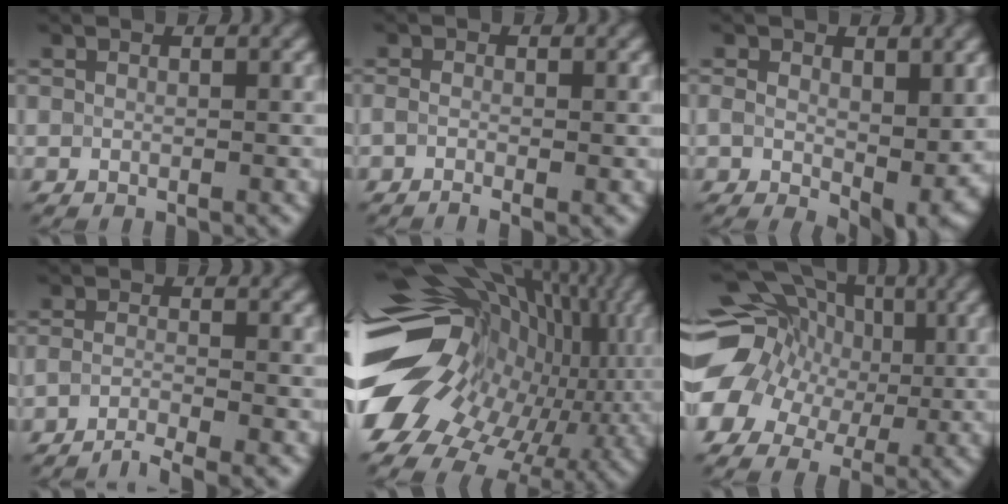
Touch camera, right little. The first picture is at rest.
{"total": 1.8, "force": [-1.3, 0.3, 1.2], "torque": [-0.013, -0.007, -0.020]}
{"total": 6.8, "force": [-0.4, 3.9, 5.5], "torque": [-0.101, -0.021, 0.011]}
{"total": 3.3, "force": [-3.1, 0.2, 1.2], "torque": [-0.012, 0.001, -0.060]}
{"total": 17.5, "force": [0.1, 12.3, 12.4], "torque": [-0.190, 0.002, 0.032]}
{"total": 14.7, "force": [1.6, 12.1, 8.1], "torque": [-0.165, 0.041, 0.004]}